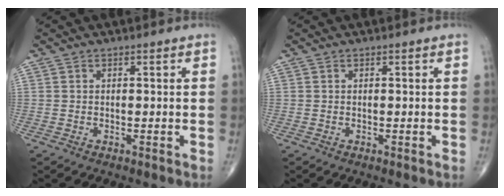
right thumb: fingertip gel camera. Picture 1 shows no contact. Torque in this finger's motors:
{"motor_torque": [0.00, 0.00, 0.00, 0.00, 0.00]}